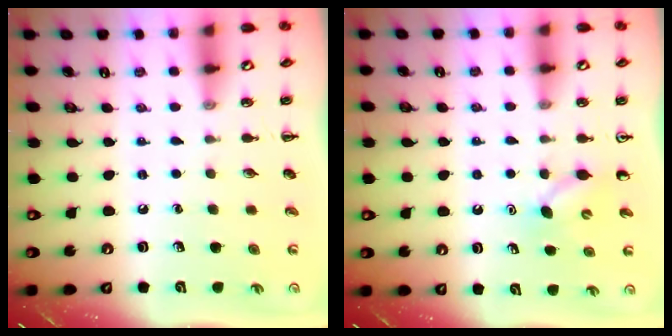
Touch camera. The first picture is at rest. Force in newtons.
{"total": 4.5, "press": 4.4, "slide": 0.8}